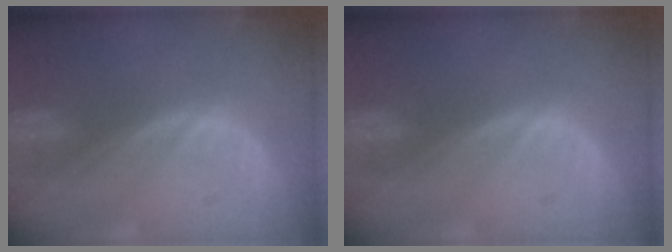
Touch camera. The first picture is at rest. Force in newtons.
{"total": 0.0}